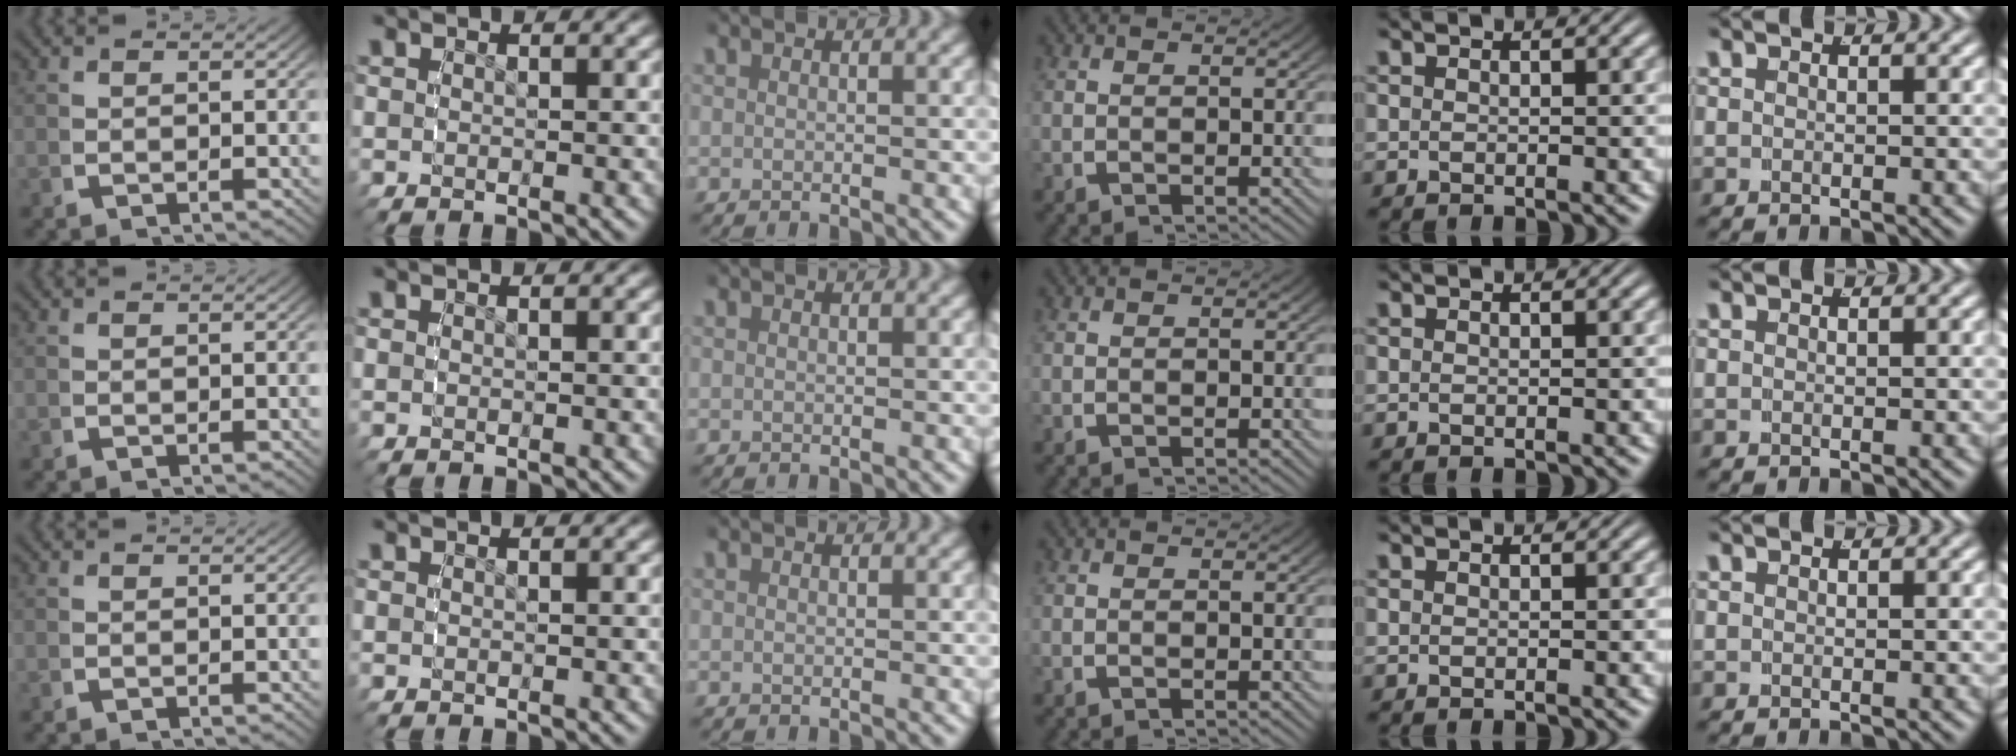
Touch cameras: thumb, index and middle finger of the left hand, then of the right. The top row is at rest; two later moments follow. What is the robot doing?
{"motion": "reach", "object": "toothpaste"}